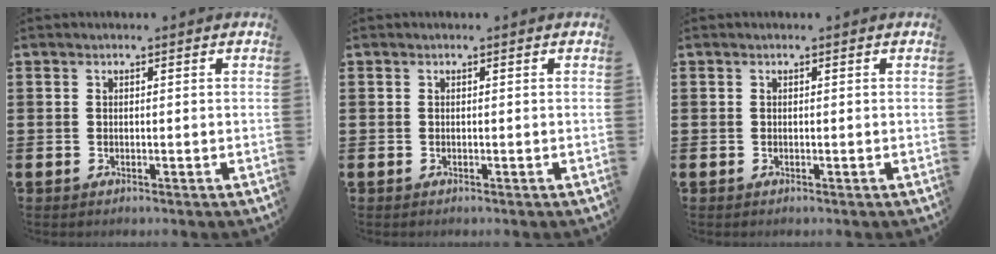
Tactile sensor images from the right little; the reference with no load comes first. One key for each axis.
{"total": 0.0}
{"total": 0.0}